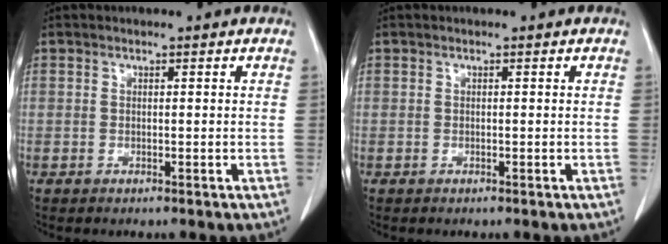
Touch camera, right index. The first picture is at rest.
{"total": 0.0}